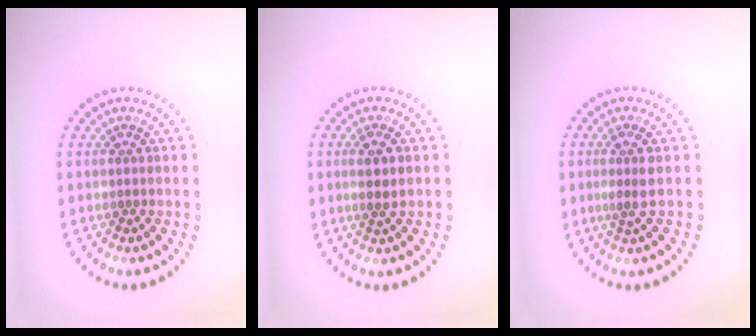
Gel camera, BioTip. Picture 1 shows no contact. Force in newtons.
{"total": 1.5, "press": 1.3, "slide": 0.6}
{"total": 1.9, "press": 1.4, "slide": 1.2}